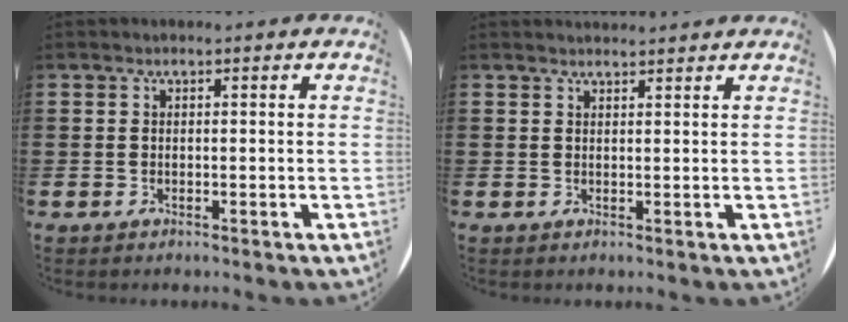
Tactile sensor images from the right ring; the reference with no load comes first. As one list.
[{"total": 1.1, "force": [1.1, -0.1, -0.1], "torque": [0.003, 0.001, 0.021]}]